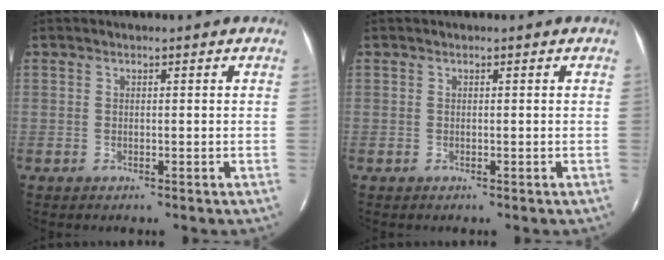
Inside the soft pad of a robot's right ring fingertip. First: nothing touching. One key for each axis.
{"total": 0.0}